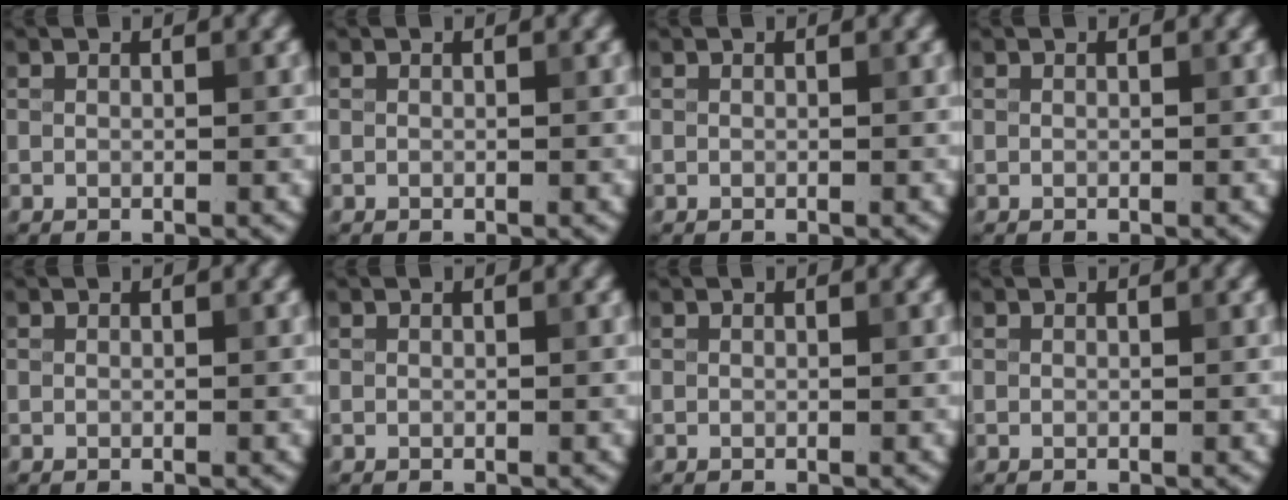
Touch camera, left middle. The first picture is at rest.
{"total": 0.0}
{"total": 0.0}
{"total": 0.0}
{"total": 0.0}
{"total": 0.0}
{"total": 0.0}
{"total": 0.0}